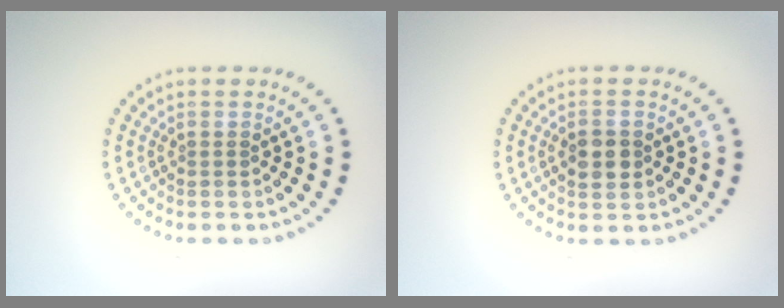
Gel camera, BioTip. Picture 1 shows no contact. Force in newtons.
{"total": 2.8, "press": 2.8, "slide": 0.1}